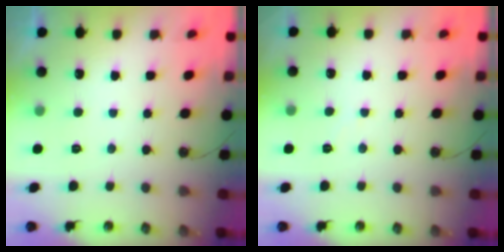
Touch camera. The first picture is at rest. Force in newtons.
{"total": 3.3, "press": 3.2, "slide": 0.6}